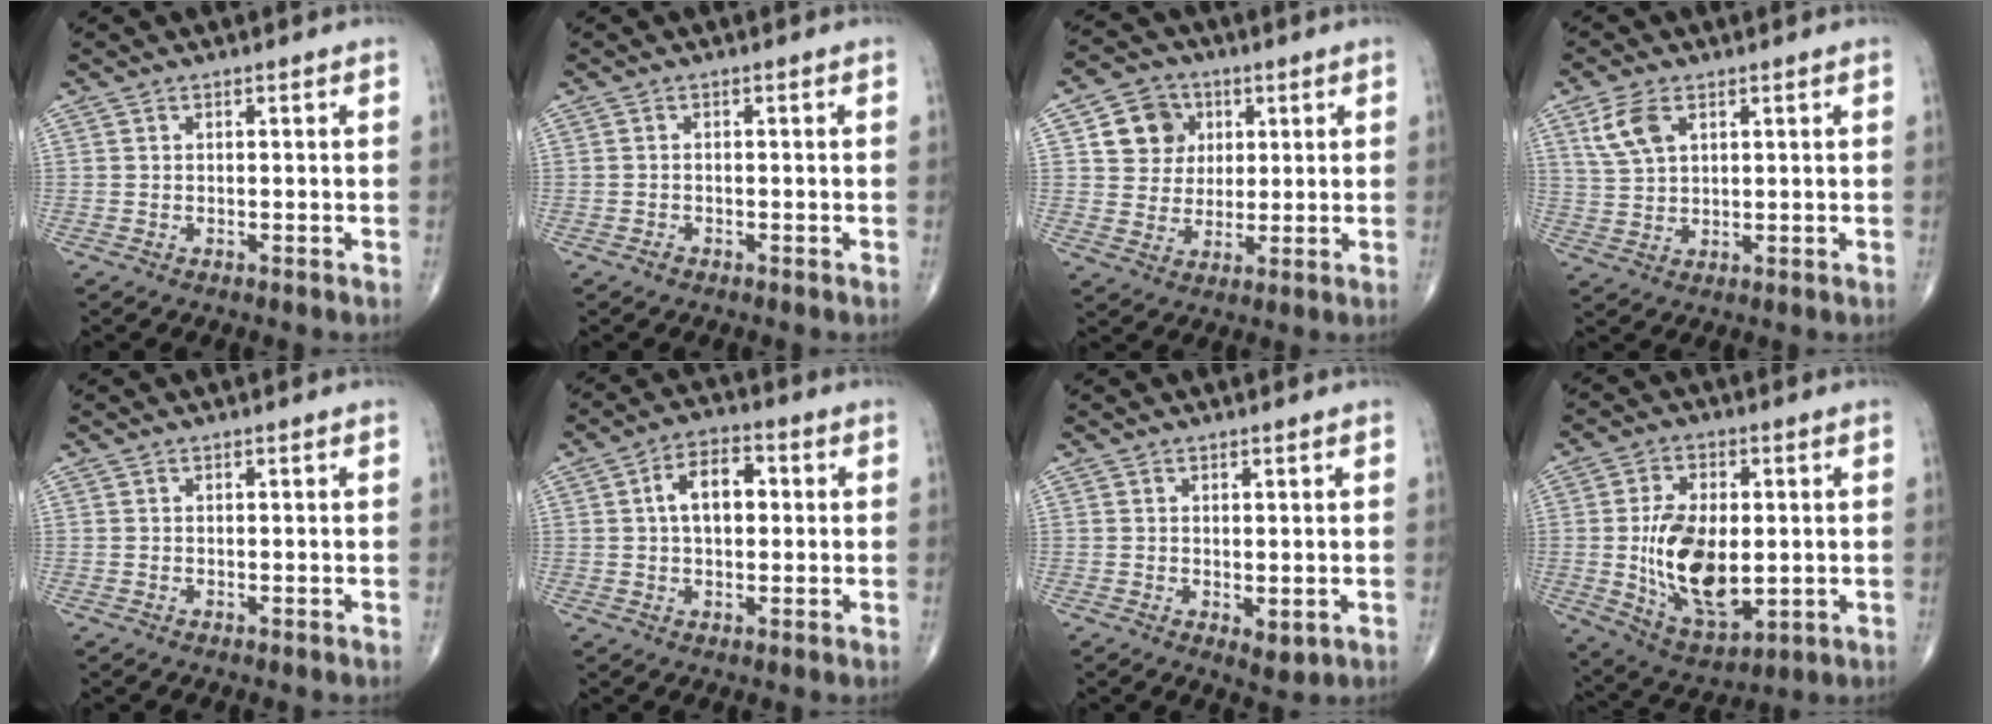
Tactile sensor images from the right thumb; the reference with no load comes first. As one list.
[{"total": 0.8, "force": [-0.6, 0.5, 0.2], "torque": [-0.005, 0.002, -0.012]}, {"total": 9.1, "force": [2.9, 8.0, 3.2], "torque": [-0.015, -0.005, 0.049]}, {"total": 6.4, "force": [2.9, 3.6, 4.4], "torque": [-0.089, -0.004, 0.064]}, {"total": 0.0}, {"total": 8.3, "force": [1.1, 4.9, 6.6], "torque": [-0.100, 0.018, 0.012]}, {"total": 2.6, "force": [-0.3, 1.3, 2.2], "torque": [-0.028, -0.009, 0.001]}, {"total": 15.0, "force": [-0.2, 8.0, 12.8], "torque": [-0.223, -0.016, 0.011]}]